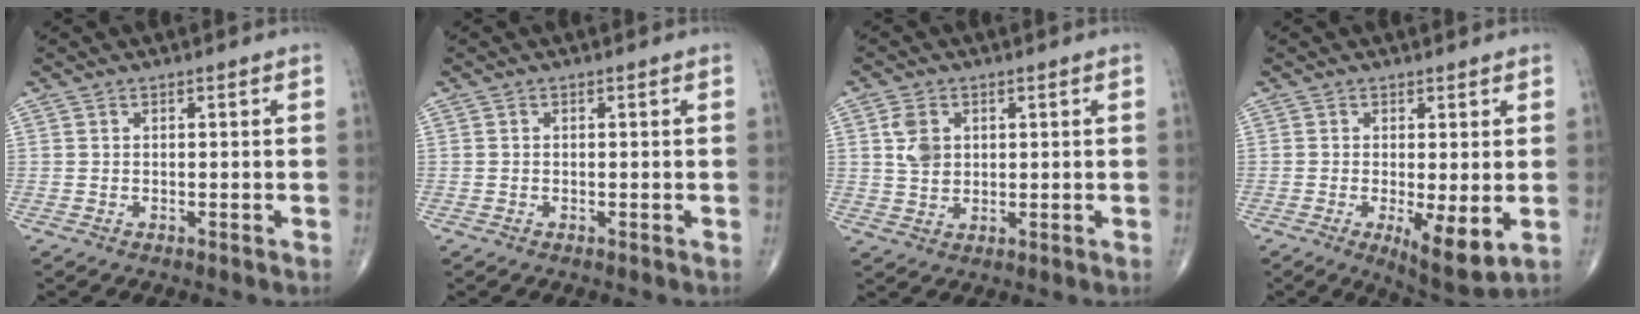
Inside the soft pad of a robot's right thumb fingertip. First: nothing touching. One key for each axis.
{"total": 0.0}
{"total": 4.8, "fx": 1.3, "fy": 3.6, "fz": 2.9, "tx": -0.040, "ty": -0.006, "tz": 0.027}
{"total": 7.5, "fx": -1.4, "fy": 2.2, "fz": 7.0, "tx": -0.111, "ty": -0.025, "tz": -0.016}